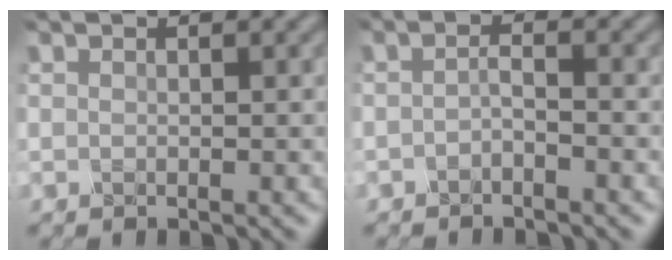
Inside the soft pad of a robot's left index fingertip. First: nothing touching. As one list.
[{"total": 1.6, "force": [-1.3, 0.1, 0.8], "torque": [-0.018, 0.000, -0.029]}]